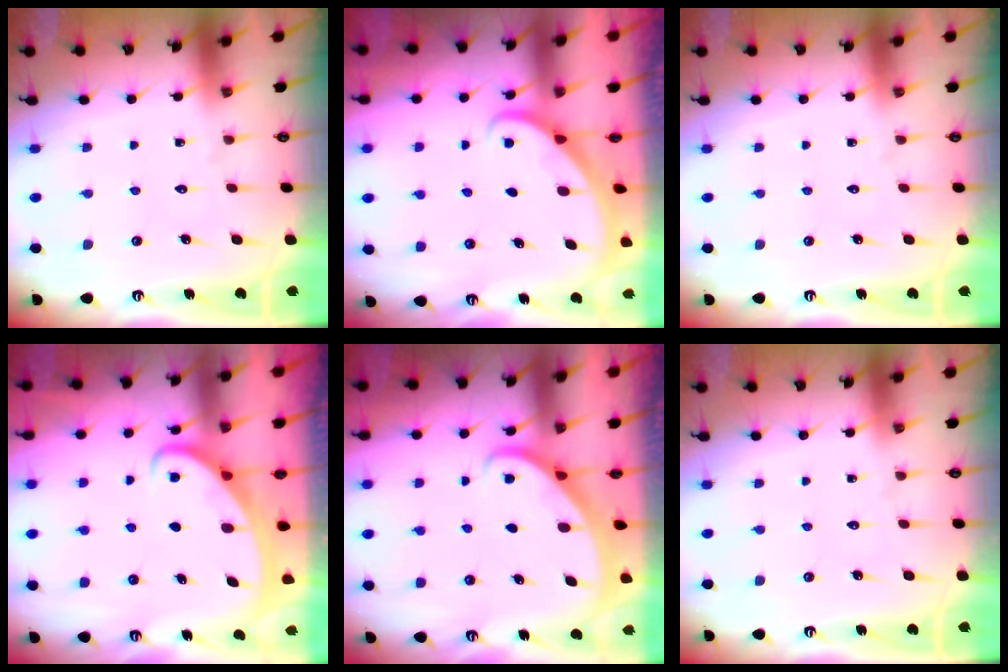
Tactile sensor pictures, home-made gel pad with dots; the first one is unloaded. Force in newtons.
{"total": 2.0, "press": 2.0, "slide": 0.1}
{"total": 0.0}
{"total": 2.5, "press": 2.5, "slide": 0.4}
{"total": 1.8, "press": 1.8, "slide": 0.1}
{"total": 0.0}